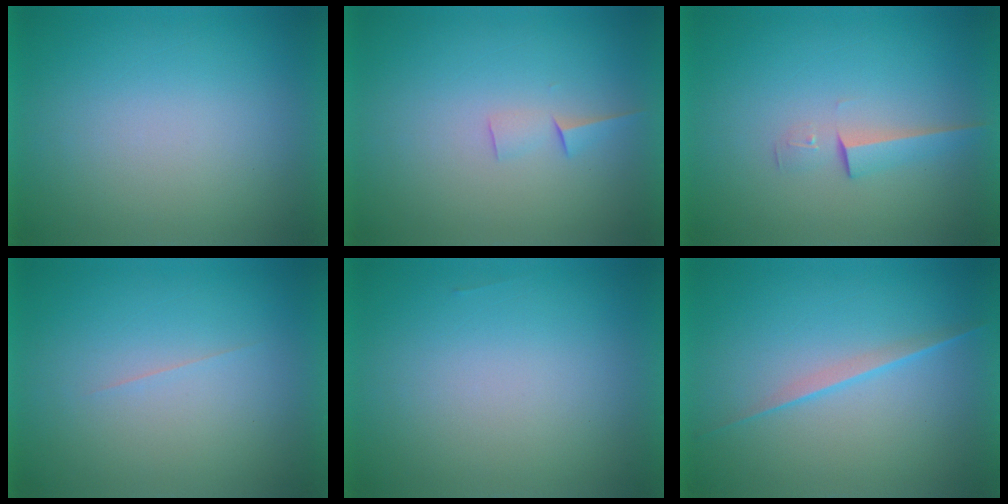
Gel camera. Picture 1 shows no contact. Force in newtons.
{"total": 1.5}
{"total": 2.3}
{"total": 1.2}
{"total": 1.2}
{"total": 2.2}